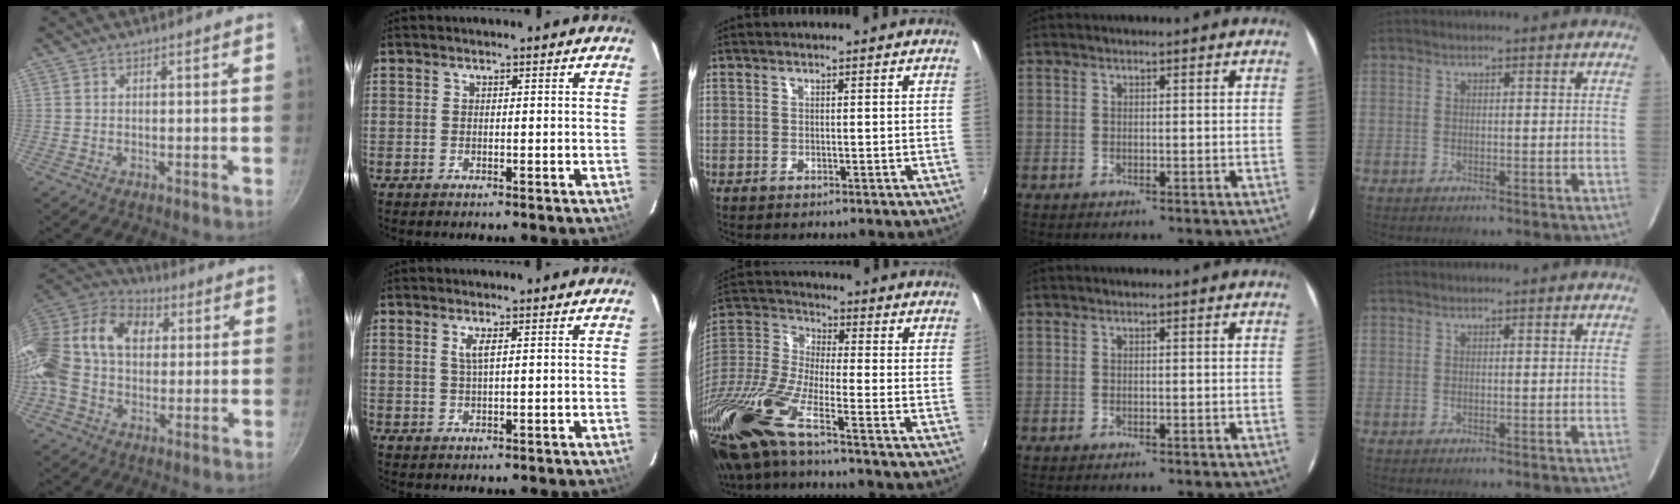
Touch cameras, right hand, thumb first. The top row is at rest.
{"thumb": {"total": 22.6, "force": [2.7, 16.3, 15.4], "torque": [-0.301, 0.050, 0.029]}, "index": {"total": 2.1, "force": [0.9, 0.2, 1.9], "torque": [-0.037, 0.002, 0.017]}, "middle": {"total": 15.6, "force": [-9.8, 2.2, 12.0], "torque": [-0.260, -0.033, -0.205]}}